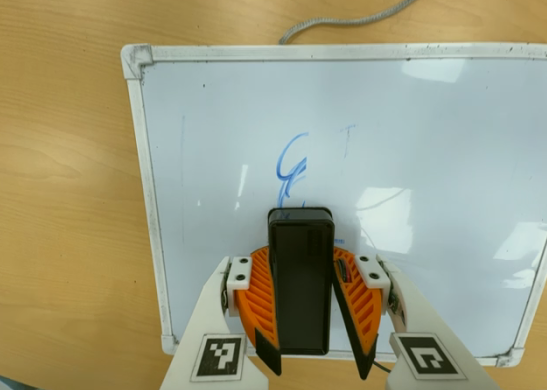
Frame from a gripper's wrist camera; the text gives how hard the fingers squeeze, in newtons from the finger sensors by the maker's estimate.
{"total": 10.8, "left": 10.0, "right": 11.5}